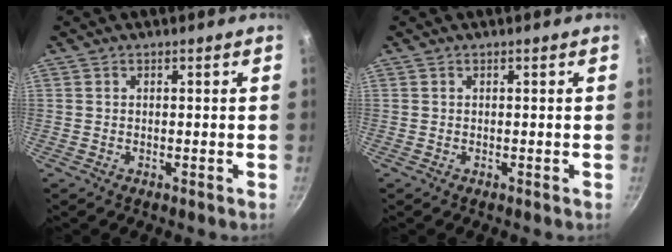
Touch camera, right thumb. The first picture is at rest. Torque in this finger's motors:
{"motor_torque": [0.00, 0.00, -0.01, 0.01, 0.00]}